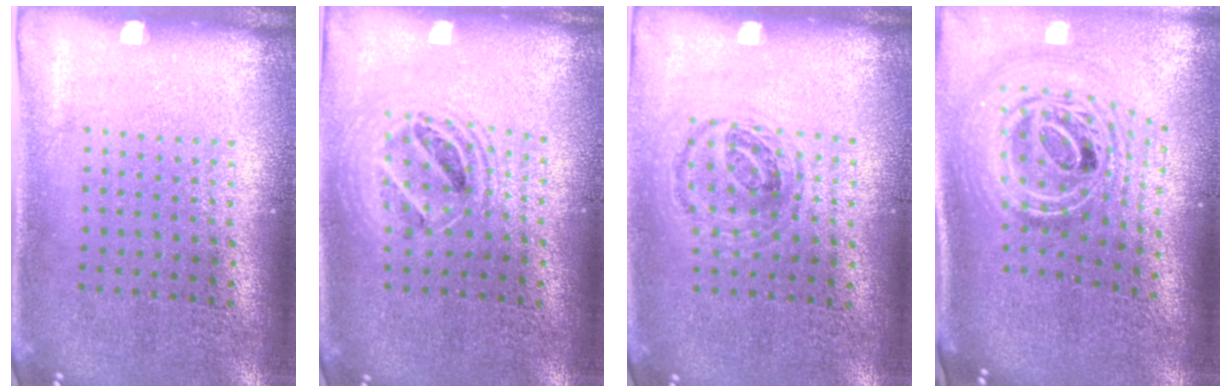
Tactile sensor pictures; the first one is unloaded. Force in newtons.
{"total": 1.6, "press": 1.4, "slide": 0.7}
{"total": 1.0, "press": 0.9, "slide": 0.4}
{"total": 2.9, "press": 2.0, "slide": 2.1}